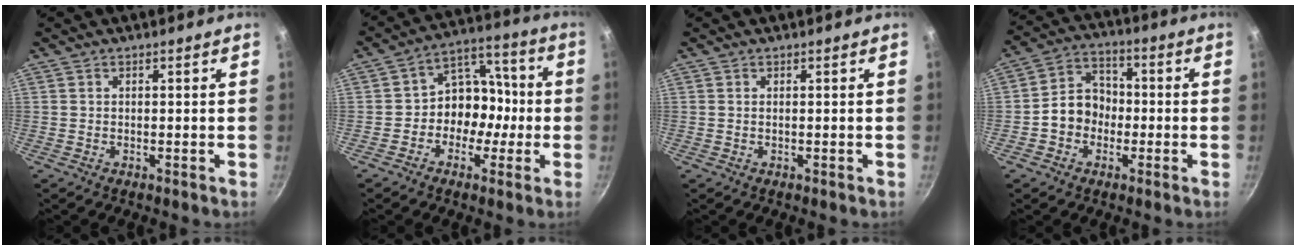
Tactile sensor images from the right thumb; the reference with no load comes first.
{"total": 10.3, "force": [-2.1, 8.3, 5.8], "torque": [-0.030, 0.052, -0.046]}
{"total": 0.0}
{"total": 8.6, "force": [-1.7, 7.2, 4.4], "torque": [-0.034, 0.033, -0.041]}